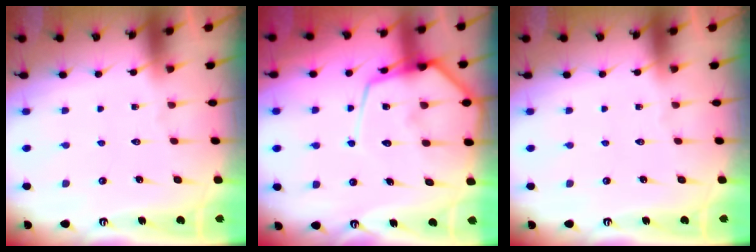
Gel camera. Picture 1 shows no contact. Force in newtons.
{"total": 13.8, "press": 13.7, "slide": 1.3}
{"total": 0.0}